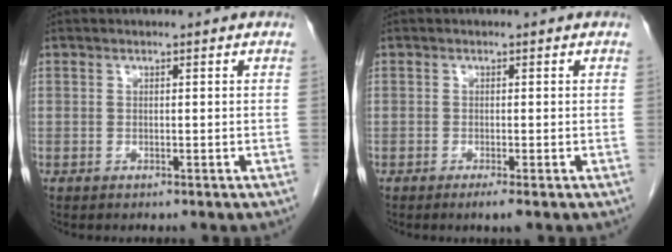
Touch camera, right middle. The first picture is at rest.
{"total": 1.4, "force": [-0.8, -0.1, 1.1], "torque": [-0.019, -0.004, -0.014]}